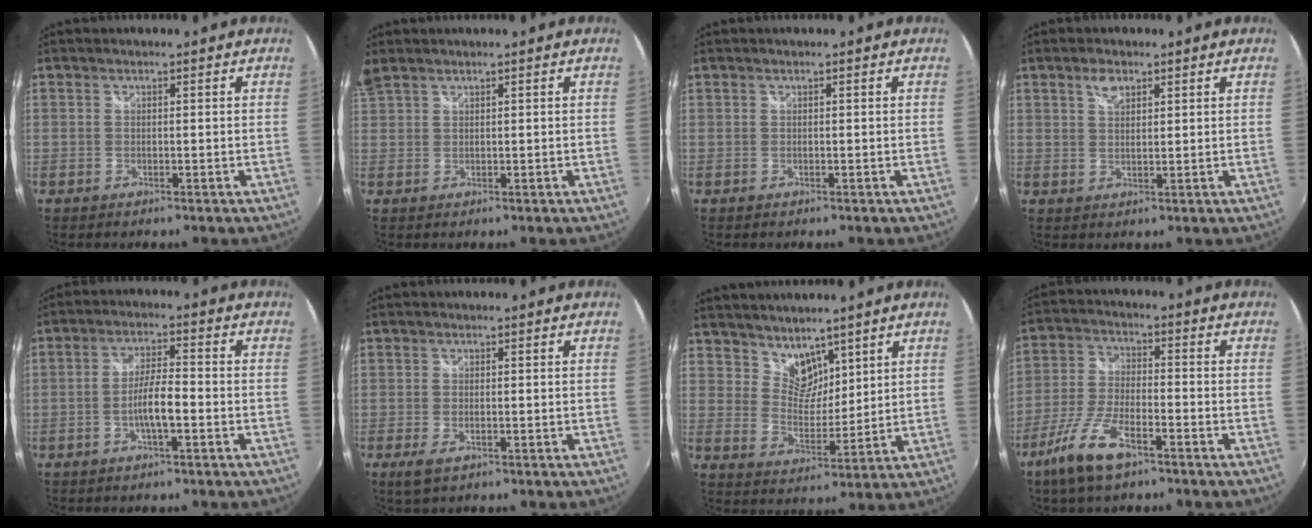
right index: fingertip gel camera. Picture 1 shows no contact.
{"total": 4.6, "force": [3.3, 2.3, 2.3], "torque": [-0.049, 0.017, 0.070]}
{"total": 0.0}
{"total": 3.0, "force": [1.8, 1.6, 1.9], "torque": [-0.031, 0.005, 0.032]}
{"total": 5.8, "force": [-2.1, 0.9, 5.3], "torque": [-0.101, 0.004, -0.037]}
{"total": 3.2, "force": [-1.7, 1.4, 2.3], "torque": [-0.050, -0.009, -0.028]}
{"total": 6.8, "force": [5.4, 3.8, 1.6], "torque": [-0.014, 0.001, 0.102]}
{"total": 10.8, "force": [-6.9, 3.4, 7.5], "torque": [-0.168, -0.009, -0.135]}